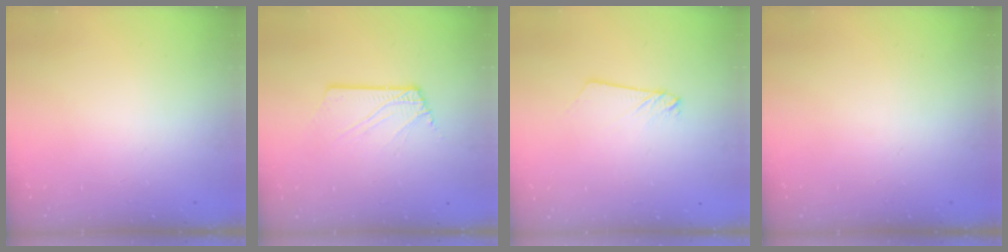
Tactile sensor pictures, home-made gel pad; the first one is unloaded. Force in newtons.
{"total": 2.5, "press": 2.5, "slide": 0.3}
{"total": 2.2, "press": 2.2, "slide": 0.1}
{"total": 0.0}